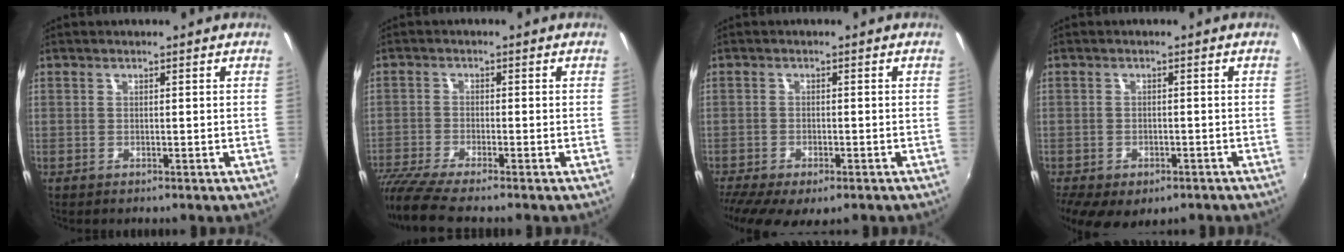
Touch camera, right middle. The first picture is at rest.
{"total": 8.3, "force": [-7.2, -0.1, 4.0], "torque": [-0.100, -0.040, -0.131]}
{"total": 9.8, "force": [-6.9, 3.5, 6.0], "torque": [-0.138, -0.049, -0.111]}
{"total": 10.6, "force": [-6.5, 5.7, 6.2], "torque": [-0.146, -0.045, -0.096]}